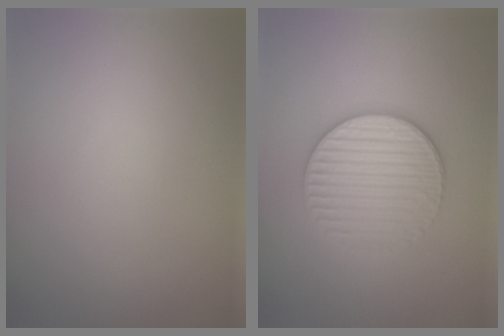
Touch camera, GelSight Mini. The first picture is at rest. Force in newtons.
{"total": 3.8, "press": 3.4, "slide": 1.9}